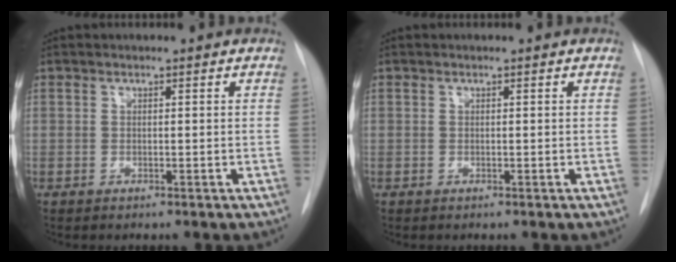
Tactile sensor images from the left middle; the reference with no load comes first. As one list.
[{"total": 0.0}]